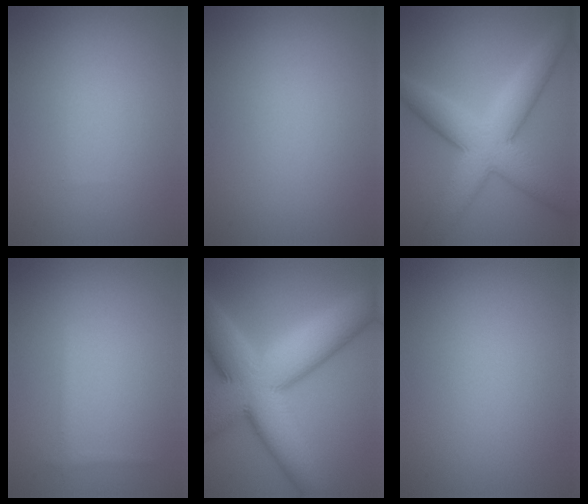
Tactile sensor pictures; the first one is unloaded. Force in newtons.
{"total": 0.0}
{"total": 8.5, "press": 8.4, "slide": 0.4}
{"total": 0.7, "press": 0.7, "slide": 0.1}
{"total": 13.6, "press": 13.6, "slide": 0.1}
{"total": 0.0}